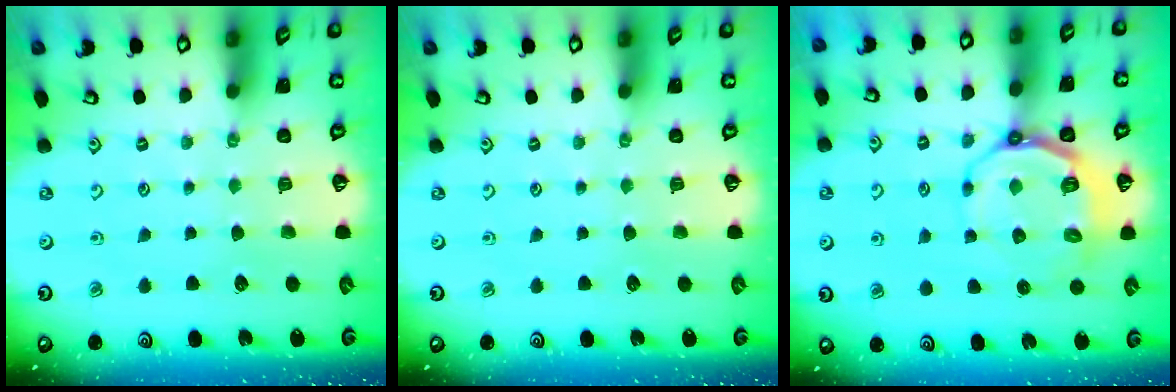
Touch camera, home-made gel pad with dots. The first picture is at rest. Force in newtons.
{"total": 0.0}
{"total": 8.9, "press": 8.3, "slide": 3.4}